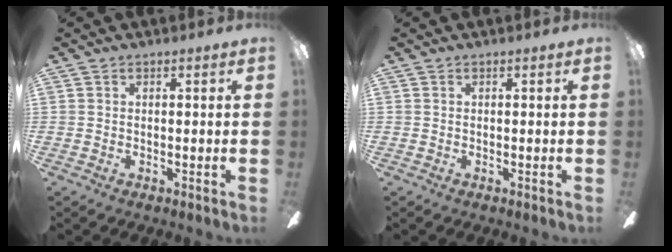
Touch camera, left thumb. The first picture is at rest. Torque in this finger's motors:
{"motor_torque": [-0.13, 0.13, 0.00, 0.00, 0.00]}